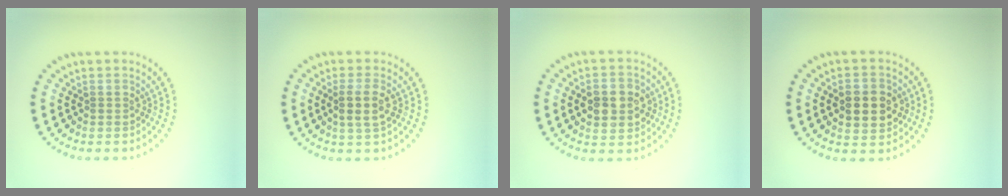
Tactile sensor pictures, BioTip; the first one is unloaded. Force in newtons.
{"total": 2.3, "press": 2.0, "slide": 1.0}
{"total": 3.7, "press": 3.7, "slide": 0.5}
{"total": 4.3, "press": 4.3, "slide": 0.3}